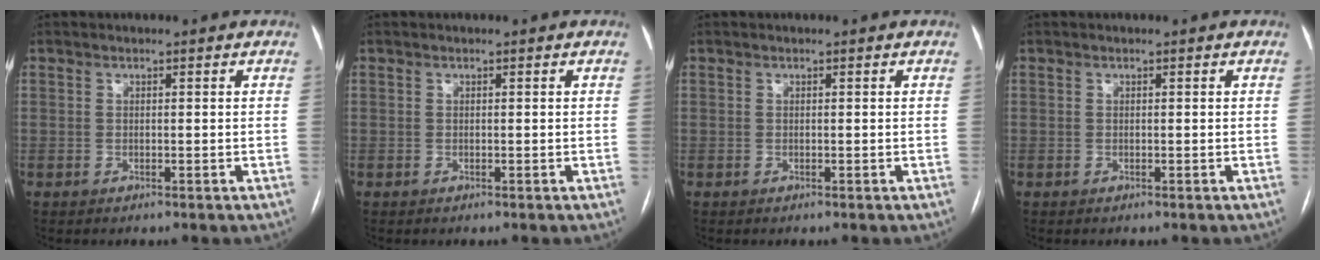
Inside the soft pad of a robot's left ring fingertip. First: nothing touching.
{"total": 0.0}
{"total": 0.0}
{"total": 0.0}